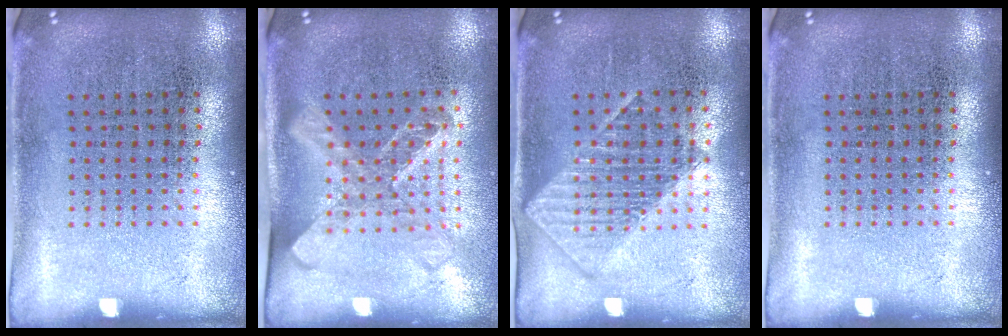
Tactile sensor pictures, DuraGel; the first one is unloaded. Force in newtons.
{"total": 1.7, "press": 1.3, "slide": 1.0}
{"total": 1.4, "press": 1.3, "slide": 0.5}
{"total": 0.0}